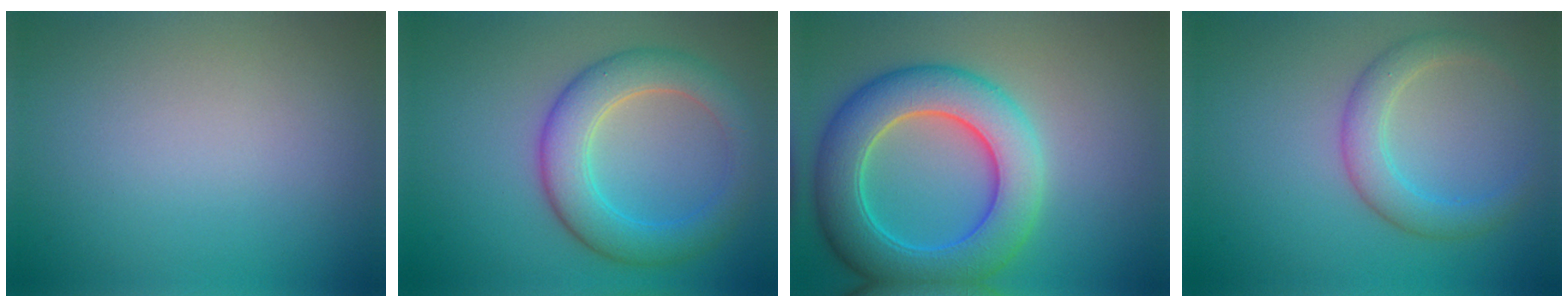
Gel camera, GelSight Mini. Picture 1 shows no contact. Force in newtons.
{"total": 5.7, "press": 5.7, "slide": 0.1}
{"total": 8.7, "press": 8.7, "slide": 0.1}
{"total": 3.2, "press": 3.2, "slide": 0.1}